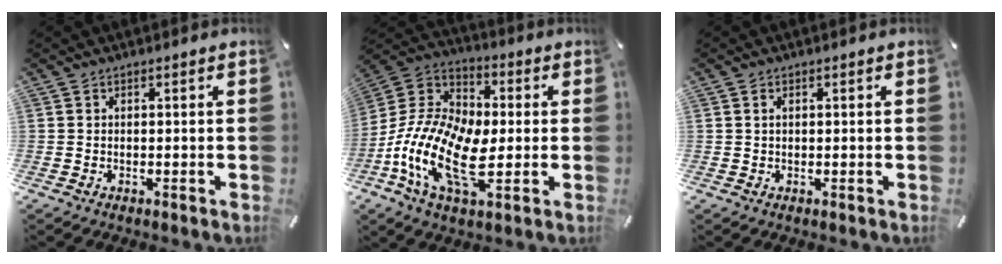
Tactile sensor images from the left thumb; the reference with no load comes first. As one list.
[{"total": 17.4, "force": [-5.3, 9.2, 13.7], "torque": [-0.311, -0.002, -0.102]}, {"total": 1.0, "force": [0.3, 0.7, 0.7], "torque": [-0.014, 0.005, 0.005]}]